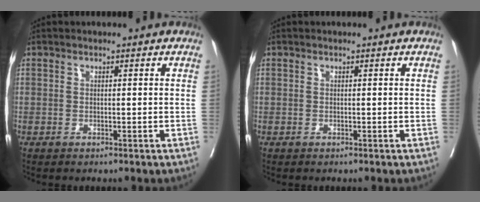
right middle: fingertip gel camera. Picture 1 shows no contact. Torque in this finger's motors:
{"motor_torque": [0.19, -0.16, 0.00, 0.00]}